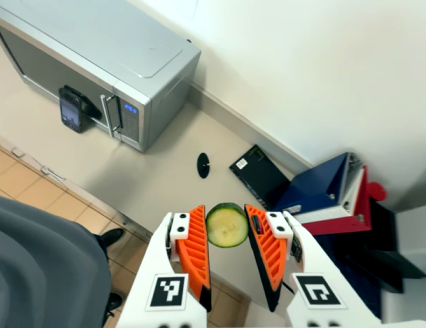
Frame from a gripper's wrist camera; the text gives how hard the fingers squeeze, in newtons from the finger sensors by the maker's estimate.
{"total": 7.5, "left": 7.3, "right": 7.6}